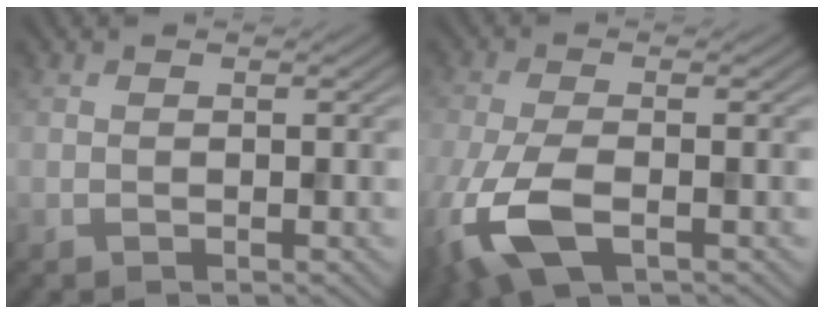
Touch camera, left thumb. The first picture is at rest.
{"total": 9.0, "force": [-3.5, 3.7, 7.4], "torque": [-0.186, -0.024, -0.073]}